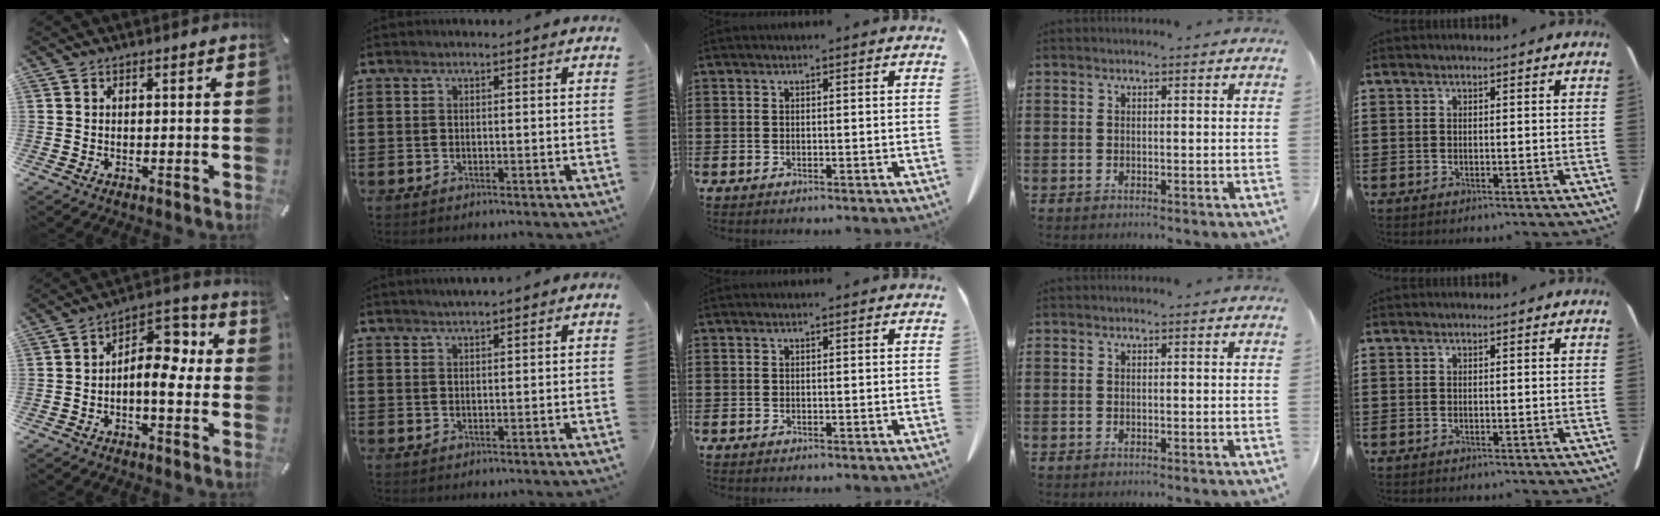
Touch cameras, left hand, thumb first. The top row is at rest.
{"thumb": {"total": 9.2, "force": [-0.6, 5.5, 7.4], "torque": [-0.101, -0.006, -0.013]}, "index": {"total": 0.8, "force": [0.6, 0.0, 0.5], "torque": [-0.009, 0.001, 0.011]}}